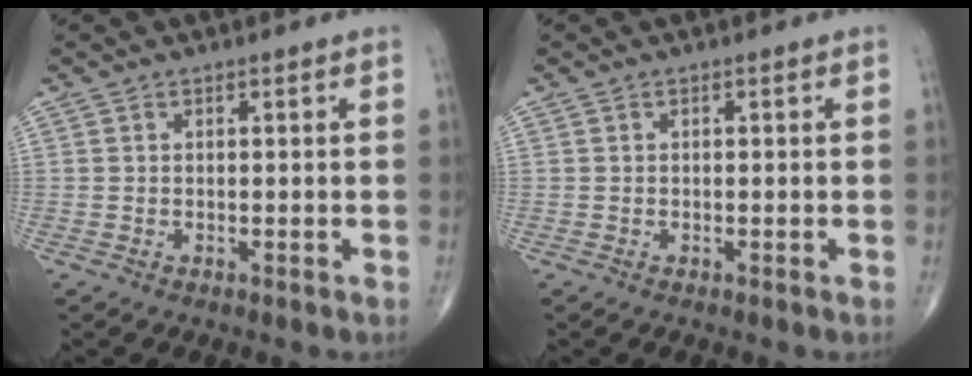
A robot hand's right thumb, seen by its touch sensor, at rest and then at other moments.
{"total": 0.0}